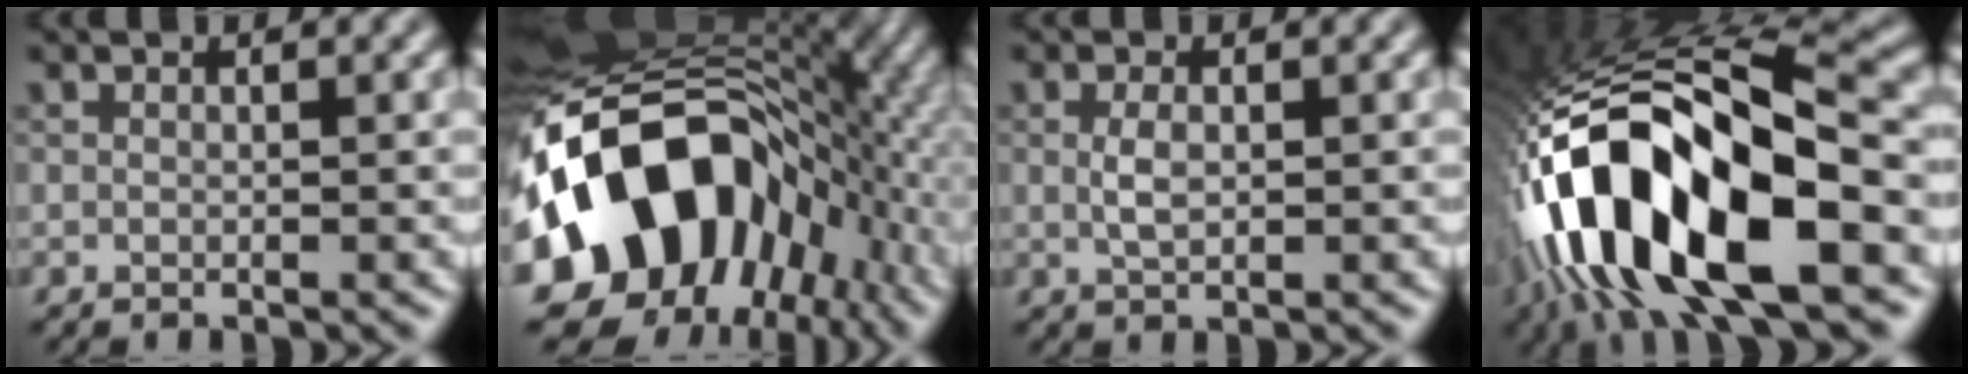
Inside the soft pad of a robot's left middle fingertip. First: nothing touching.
{"total": 18.6, "force": [-4.1, 13.5, 12.1], "torque": [-0.197, 0.001, -0.076]}
{"total": 1.7, "force": [0.2, 0.8, 1.5], "torque": [-0.037, -0.001, 0.004]}
{"total": 16.4, "force": [-5.4, 6.3, 14.1], "torque": [-0.258, 0.015, -0.091]}